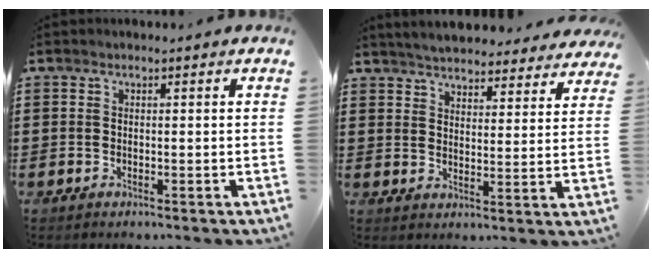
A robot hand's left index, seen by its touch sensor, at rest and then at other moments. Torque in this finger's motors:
{"motor_torque": [1.26, -0.88, 1.05, 0.10]}